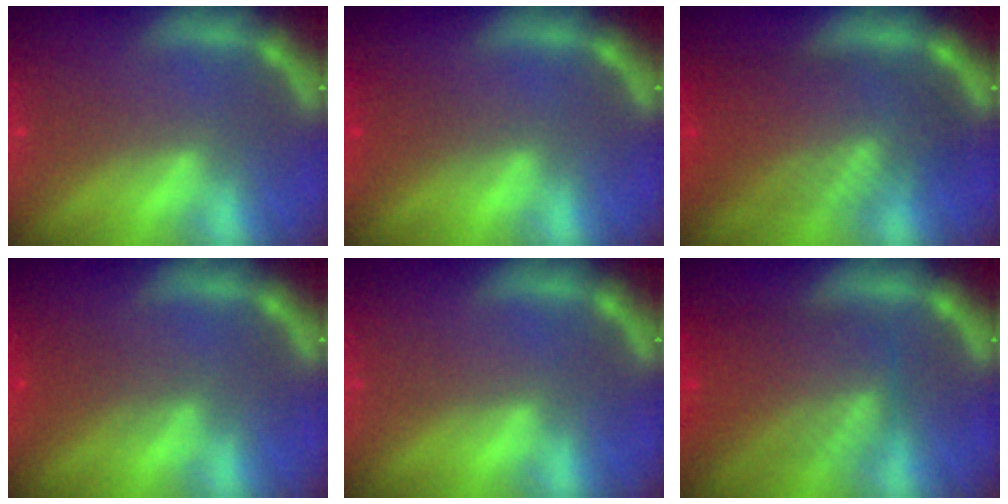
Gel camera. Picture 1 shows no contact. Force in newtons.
{"total": 1.4}
{"total": 9.6}
{"total": 2.5}
{"total": 0.0}
{"total": 8.0}